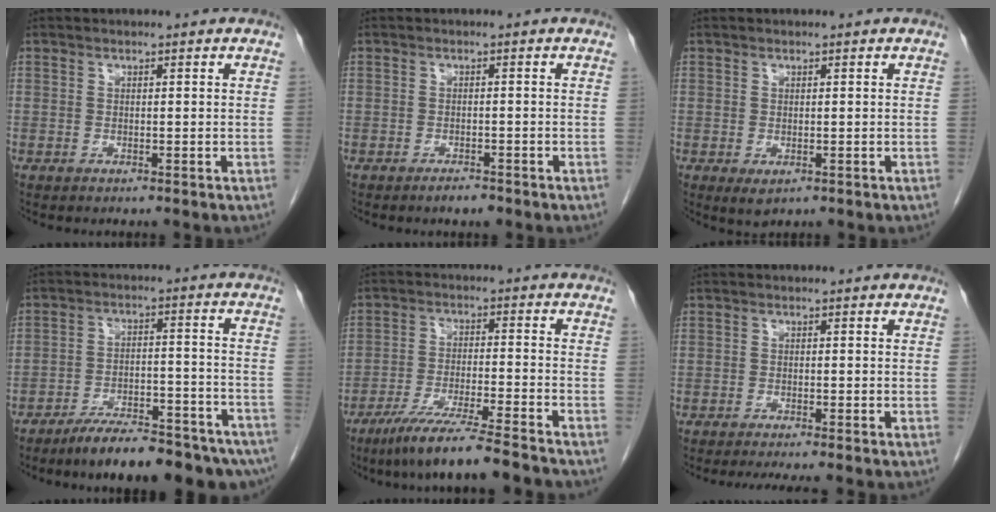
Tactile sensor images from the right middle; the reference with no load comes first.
{"total": 1.7, "force": [-1.4, 0.4, 0.9], "torque": [-0.016, 0.000, -0.018]}
{"total": 1.6, "force": [-0.4, 0.9, 1.3], "torque": [-0.019, -0.004, 0.002]}
{"total": 16.8, "force": [-14.0, 3.5, 8.8], "torque": [-0.082, 0.024, -0.198]}
{"total": 11.7, "force": [-9.8, -0.9, 6.4], "torque": [-0.095, -0.030, -0.163]}
{"total": 5.2, "force": [-4.5, -0.1, 2.7], "torque": [-0.027, -0.010, -0.068]}